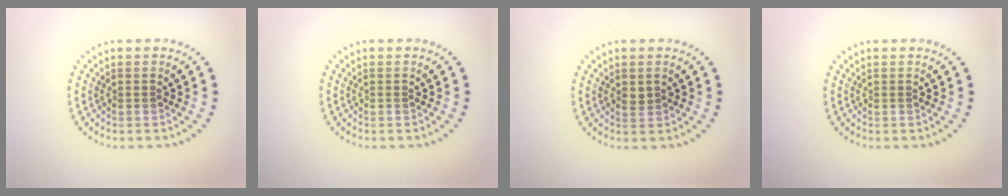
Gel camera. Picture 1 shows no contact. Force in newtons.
{"total": 0.0}
{"total": 0.8, "press": 0.8, "slide": 0.3}
{"total": 0.0}